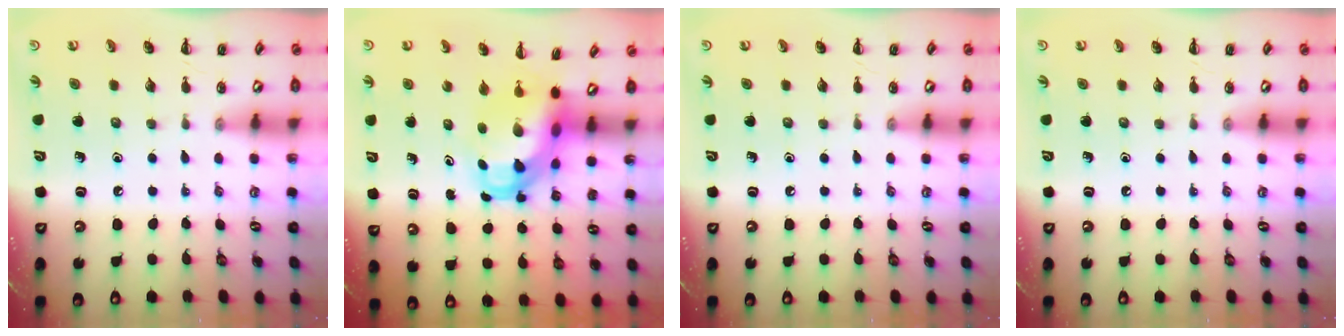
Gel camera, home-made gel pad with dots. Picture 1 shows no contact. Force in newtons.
{"total": 6.3, "press": 6.1, "slide": 1.6}
{"total": 0.0}
{"total": 0.0}